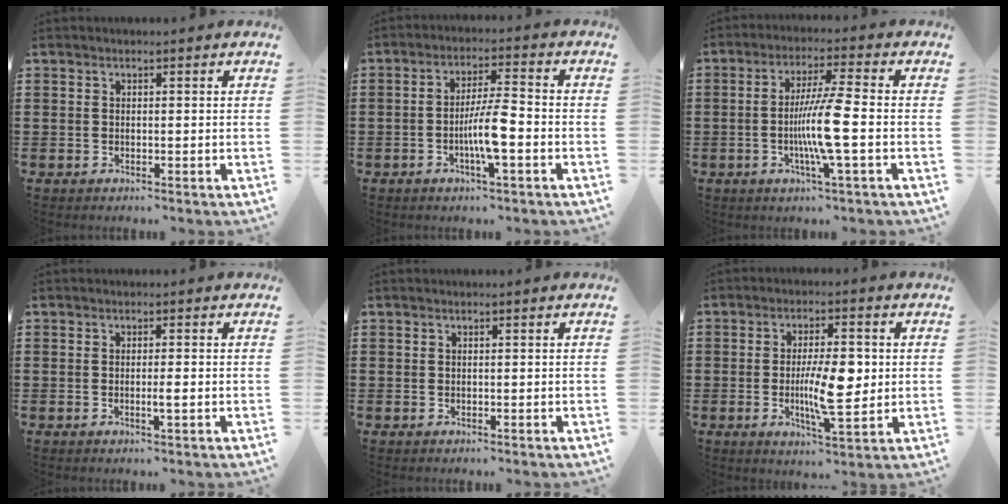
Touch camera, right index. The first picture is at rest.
{"total": 6.7, "force": [-2.0, 0.9, 6.3], "torque": [-0.120, -0.001, -0.041]}
{"total": 8.8, "force": [-1.8, -0.2, 8.6], "torque": [-0.168, -0.018, -0.040]}
{"total": 1.6, "force": [-0.5, 0.0, 1.6], "torque": [-0.032, -0.006, -0.011]}
{"total": 0.0}
{"total": 8.7, "force": [-0.4, 2.9, 8.2], "torque": [-0.144, -0.002, -0.013]}